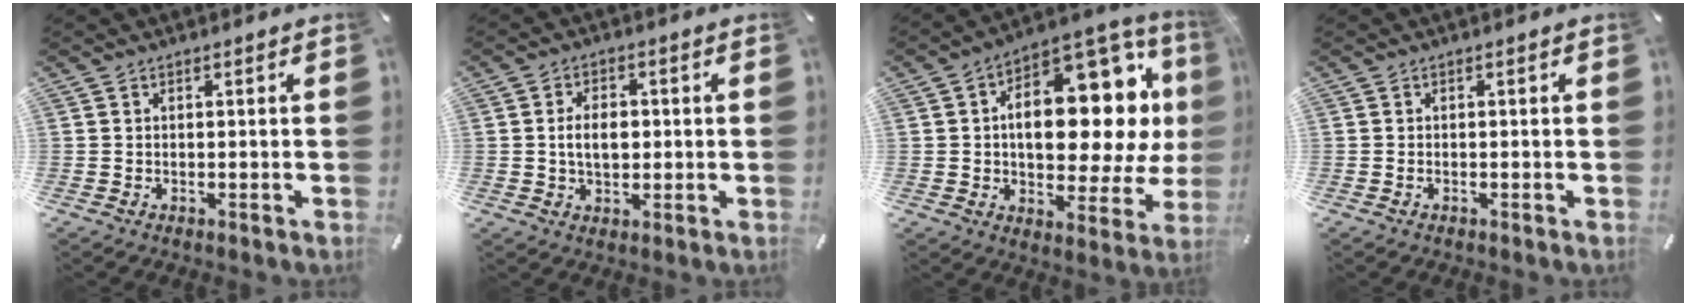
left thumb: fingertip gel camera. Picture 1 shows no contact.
{"total": 5.9, "force": [0.0, 4.0, 4.3], "torque": [-0.075, 0.001, -0.005]}
{"total": 22.2, "force": [4.7, 12.2, 18.0], "torque": [-0.245, -0.048, 0.080]}
{"total": 0.8, "force": [-0.5, 0.4, 0.6], "torque": [-0.013, -0.002, -0.008]}